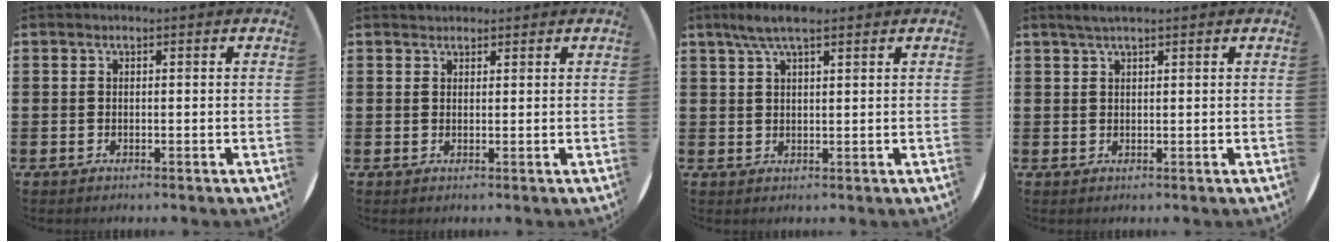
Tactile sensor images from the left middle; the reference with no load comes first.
{"total": 1.0, "force": [0.9, 0.3, -0.2], "torque": [0.002, 0.003, 0.018]}
{"total": 4.5, "force": [3.1, 1.1, 3.1], "torque": [-0.058, 0.005, 0.054]}
{"total": 1.6, "force": [1.3, 0.0, 1.0], "torque": [-0.019, 0.003, 0.023]}